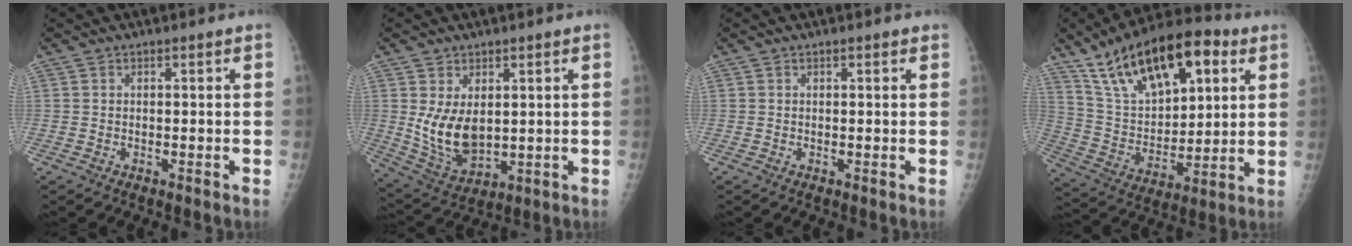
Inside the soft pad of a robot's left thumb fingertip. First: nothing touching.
{"total": 9.7, "force": [1.4, 6.2, 7.4], "torque": [-0.122, -0.021, 0.048]}
{"total": 0.6, "force": [0.4, 0.2, 0.4], "torque": [-0.007, -0.001, 0.003]}
{"total": 23.4, "force": [11.9, 11.2, 16.8], "torque": [-0.250, -0.026, 0.212]}